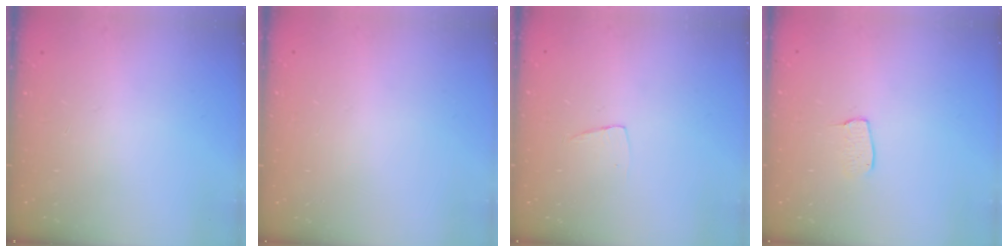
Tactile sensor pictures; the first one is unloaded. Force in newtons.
{"total": 0.0}
{"total": 3.5, "press": 3.5, "slide": 0.3}
{"total": 4.7, "press": 4.7, "slide": 0.3}